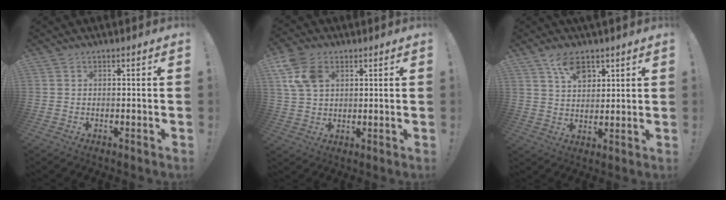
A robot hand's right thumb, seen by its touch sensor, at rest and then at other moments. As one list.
[{"total": 10.5, "force": [4.1, 7.2, 6.4], "torque": [-0.121, 0.000, 0.081]}, {"total": 8.2, "force": [5.1, 4.3, 4.7], "torque": [-0.078, -0.022, 0.093]}]